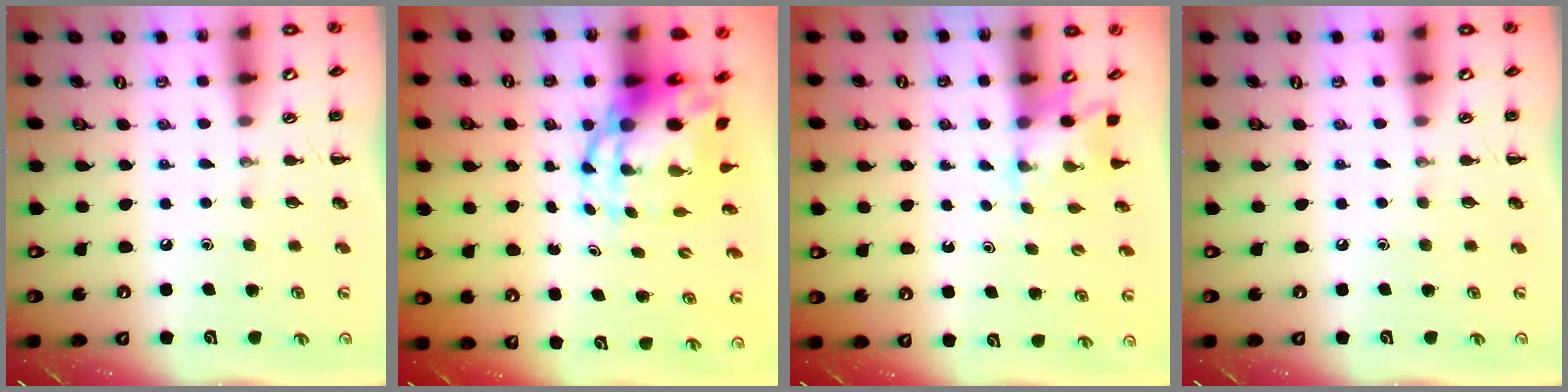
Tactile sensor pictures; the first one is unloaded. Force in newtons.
{"total": 8.1, "press": 7.8, "slide": 2.0}
{"total": 1.6, "press": 1.5, "slide": 0.6}
{"total": 0.0}